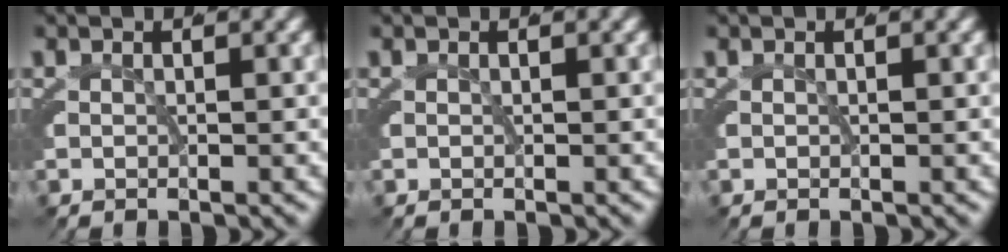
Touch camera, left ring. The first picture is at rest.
{"total": 0.0}
{"total": 0.0}